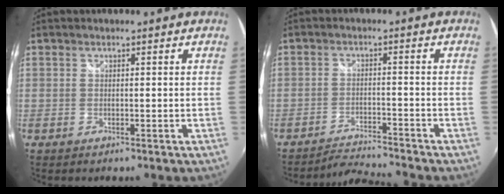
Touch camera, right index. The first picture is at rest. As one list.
[{"total": 5.6, "force": [-5.5, -1.3, 0.4], "torque": [-0.031, 0.001, -0.096]}]